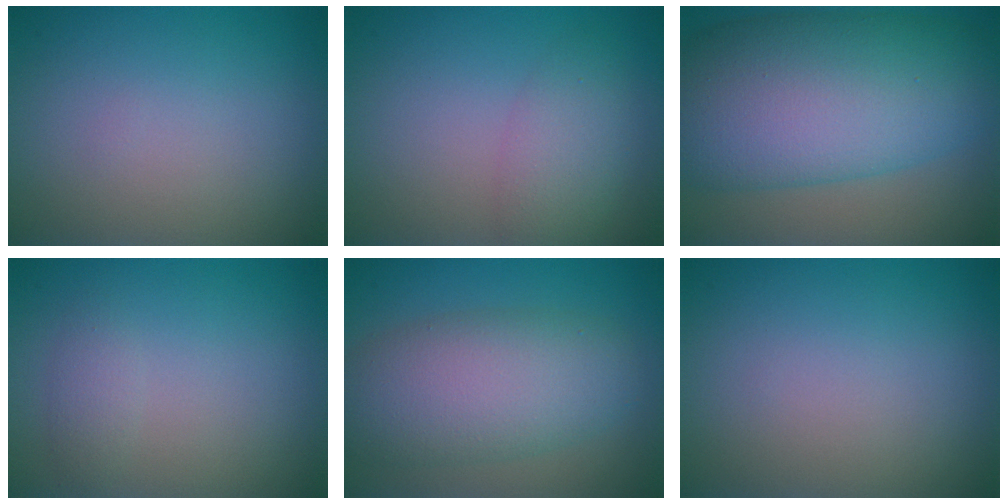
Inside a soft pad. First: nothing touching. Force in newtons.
{"total": 3.0, "press": 3.0, "slide": 0.1}
{"total": 13.6, "press": 13.6, "slide": 0.2}
{"total": 1.1, "press": 1.1, "slide": 0.0}
{"total": 7.6, "press": 7.6, "slide": 0.2}
{"total": 0.0}